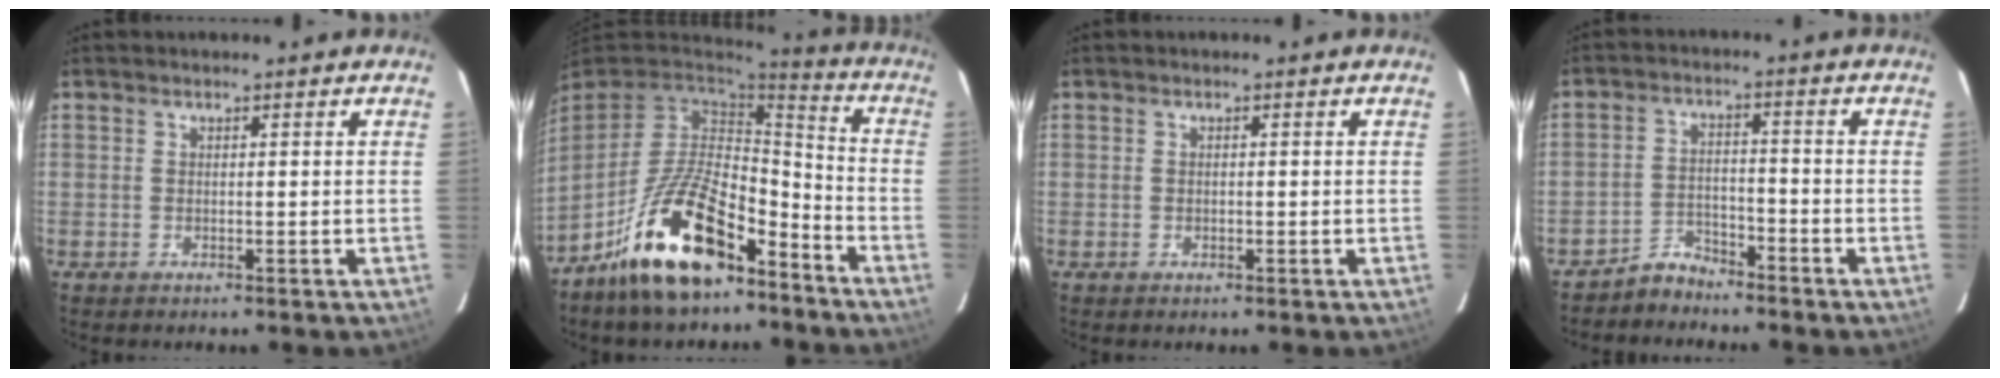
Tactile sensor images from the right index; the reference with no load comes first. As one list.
[{"total": 18.9, "force": [-11.8, 8.0, 12.3], "torque": [-0.248, 0.007, -0.205]}, {"total": 0.5, "force": [-0.2, 0.5, 0.1], "torque": [0.002, -0.001, -0.001]}, {"total": 4.5, "force": [-4.1, 1.7, 0.1], "torque": [-0.008, 0.018, -0.073]}]